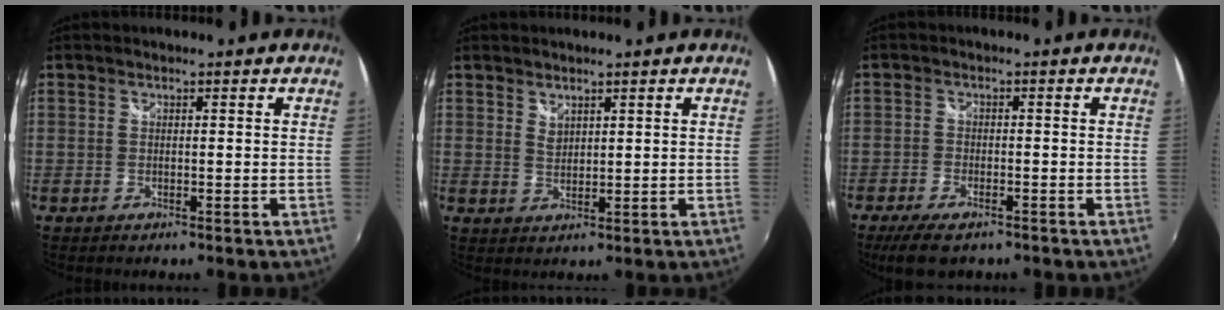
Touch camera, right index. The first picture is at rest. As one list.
[{"total": 2.0, "force": [1.7, 0.8, 0.5], "torque": [-0.006, -0.001, 0.032]}, {"total": 6.8, "force": [-5.1, 2.6, 3.7], "torque": [-0.096, -0.018, -0.089]}]